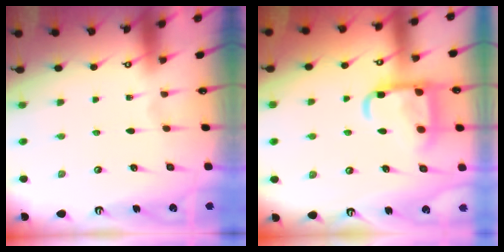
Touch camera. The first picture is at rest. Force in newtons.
{"total": 14.8, "press": 14.7, "slide": 1.4}